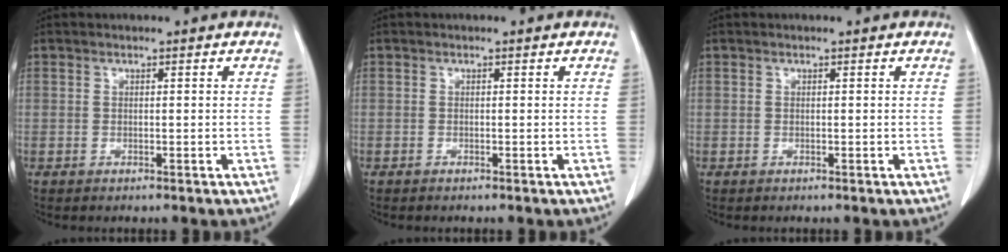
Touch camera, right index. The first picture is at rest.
{"total": 0.0}
{"total": 0.0}